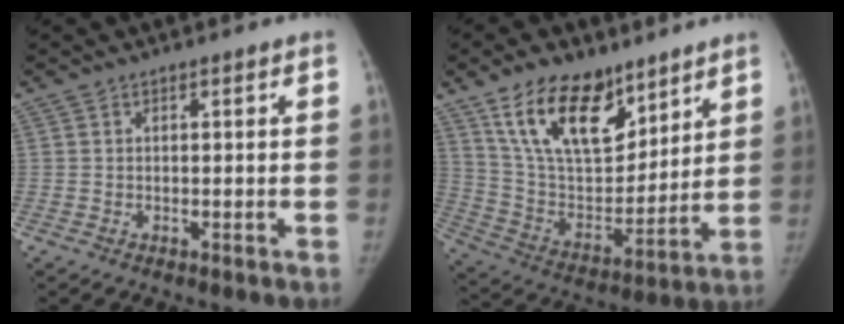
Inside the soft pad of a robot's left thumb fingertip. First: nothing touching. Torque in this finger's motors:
{"motor_torque": [0.40, 0.23, 1.59, -1.18, 0.09]}